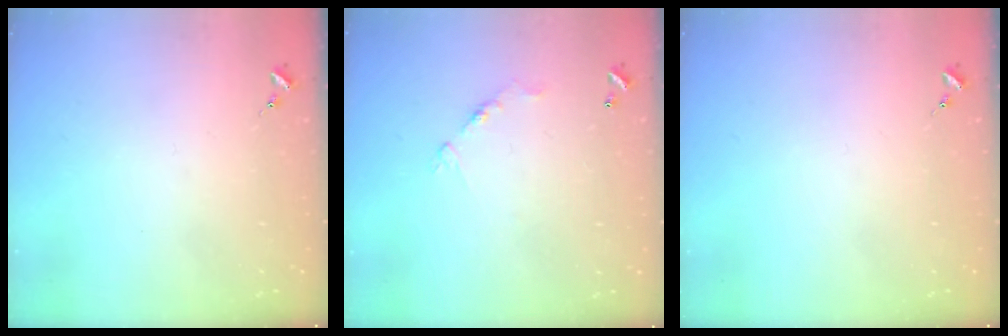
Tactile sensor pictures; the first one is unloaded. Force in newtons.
{"total": 7.7, "press": 7.7, "slide": 0.4}
{"total": 0.0}